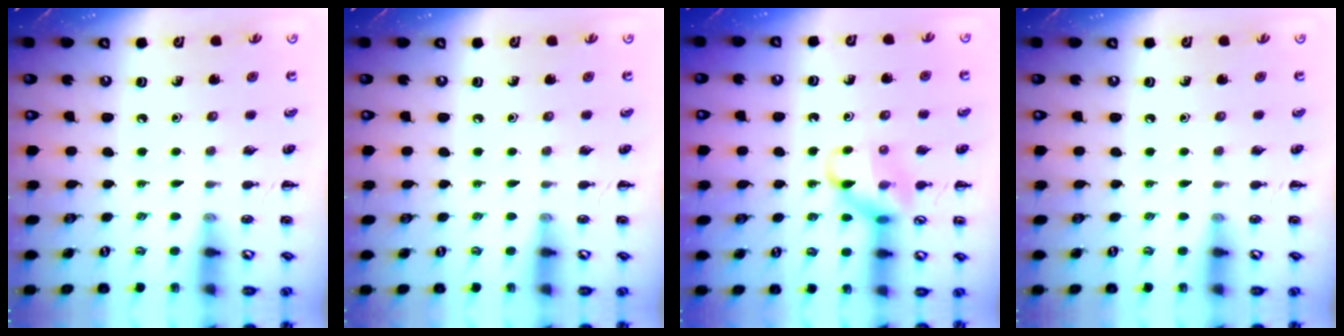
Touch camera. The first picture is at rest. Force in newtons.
{"total": 0.0}
{"total": 12.2, "press": 12.0, "slide": 1.6}
{"total": 0.0}